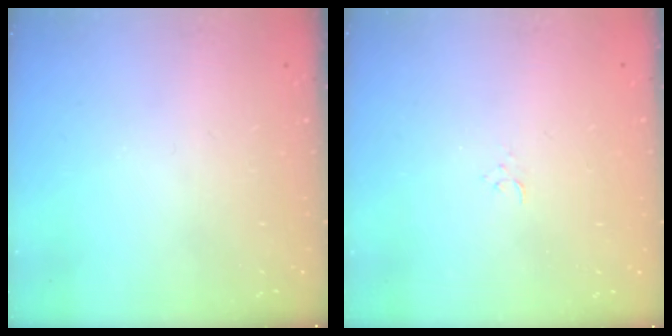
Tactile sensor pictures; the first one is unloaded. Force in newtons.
{"total": 2.4, "press": 2.4, "slide": 0.3}